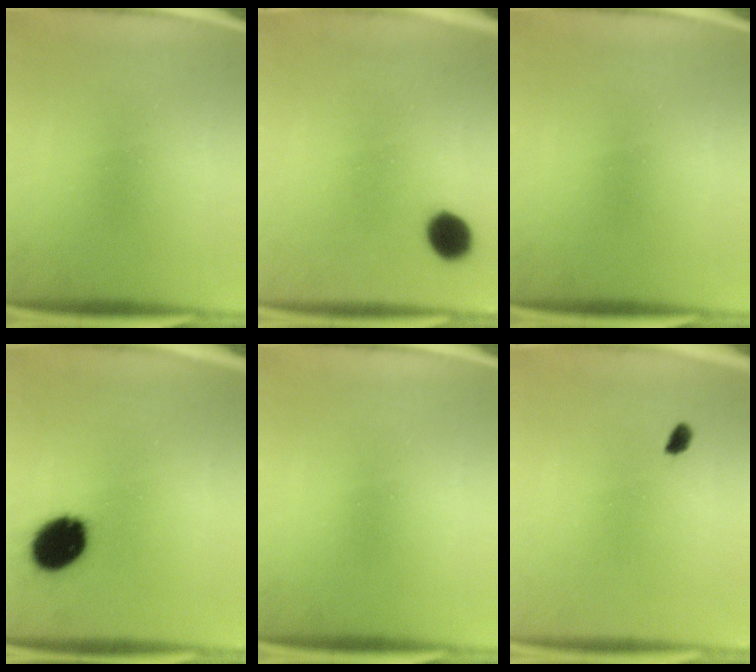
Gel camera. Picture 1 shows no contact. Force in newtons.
{"total": 6.1}
{"total": 0.0}
{"total": 12.6}
{"total": 0.0}
{"total": 1.5}